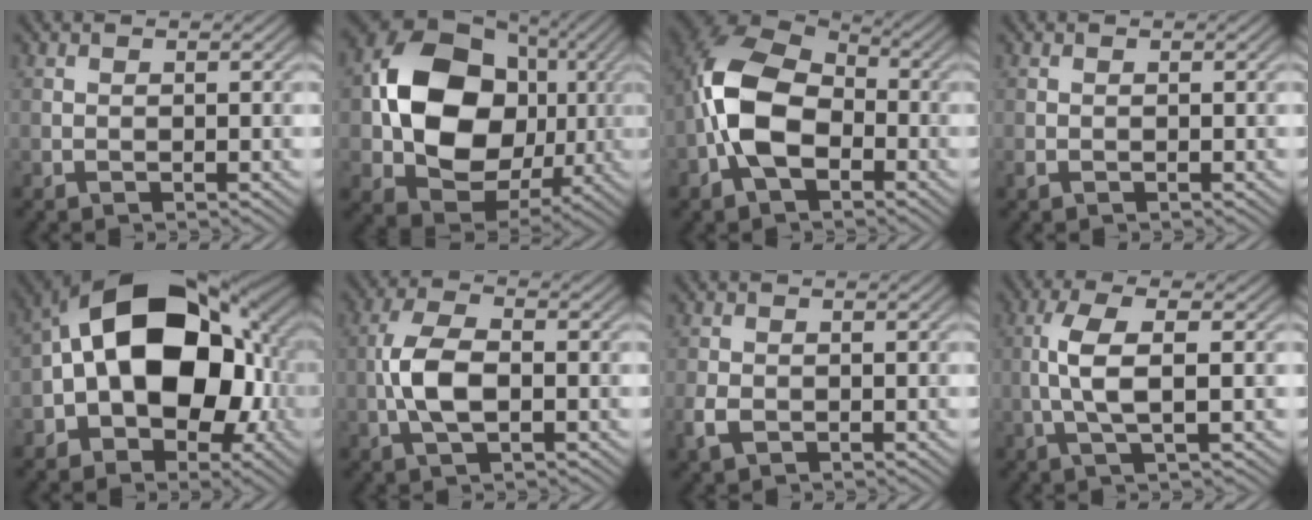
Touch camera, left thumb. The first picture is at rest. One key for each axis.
{"total": 15.8, "fx": 0.7, "fy": 12.5, "fz": 9.7, "tx": -0.182, "ty": -0.008, "tz": 0.014}
{"total": 11.6, "fx": -2.5, "fy": 7.5, "fz": 8.5, "tx": -0.190, "ty": 0.004, "tz": -0.062}
{"total": 0.7, "fx": -0.3, "fy": 0.4, "fz": 0.4, "tx": -0.012, "ty": -0.004, "tz": -0.006}
{"total": 17.6, "fx": -0.8, "fy": 11.3, "fz": 13.4, "tx": -0.203, "ty": 0.017, "tz": -0.032}
{"total": 6.5, "fx": -1.0, "fy": 3.1, "fz": 5.6, "tx": -0.128, "ty": 0.005, "tz": -0.025}
{"total": 2.6, "fx": -1.1, "fy": 1.8, "fz": 1.6, "tx": -0.043, "ty": -0.008, "tz": -0.025}
{"total": 5.8, "fx": 0.2, "fy": 1.5, "fz": 5.6, "tx": -0.128, "ty": 0.010, "tz": -0.003}